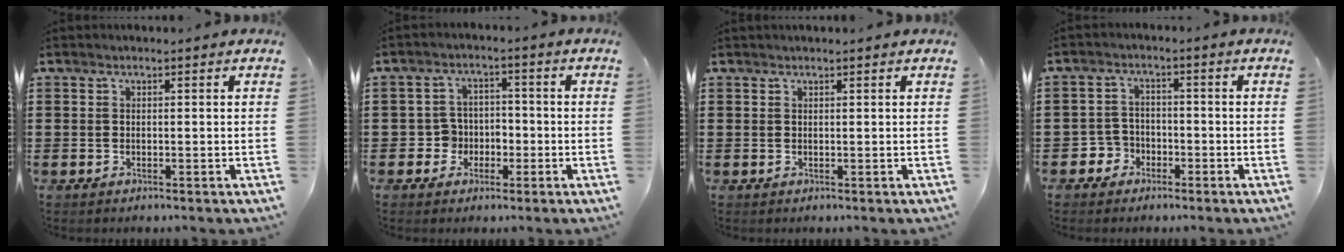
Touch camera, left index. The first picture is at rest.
{"total": 4.0, "force": [-1.5, 3.6, 1.0], "torque": [-0.031, 0.007, -0.031]}
{"total": 0.6, "force": [0.4, 0.0, 0.3], "torque": [-0.007, -0.001, 0.009]}
{"total": 3.5, "force": [-2.1, 2.7, 0.5], "torque": [-0.026, 0.005, -0.048]}